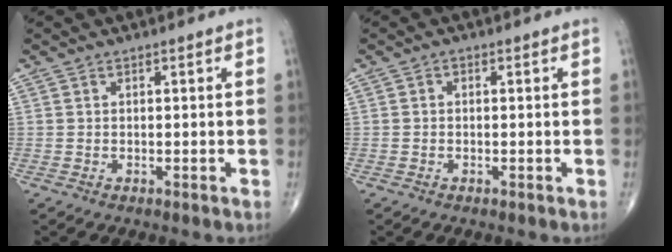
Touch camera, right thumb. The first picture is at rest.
{"total": 0.6, "force": [-0.1, 0.5, 0.4], "torque": [-0.003, 0.002, -0.008]}